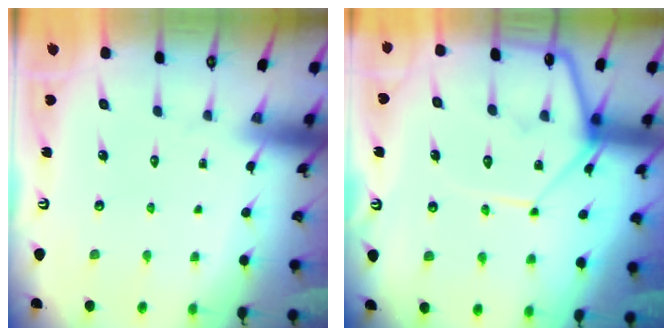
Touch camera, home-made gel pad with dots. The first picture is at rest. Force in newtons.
{"total": 11.8, "press": 11.7, "slide": 1.1}